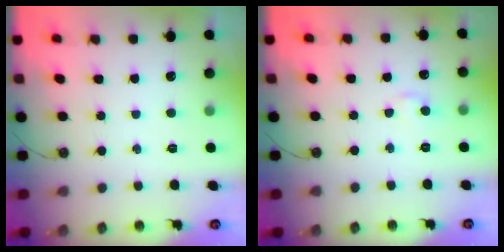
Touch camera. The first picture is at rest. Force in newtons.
{"total": 4.7, "press": 4.6, "slide": 0.7}